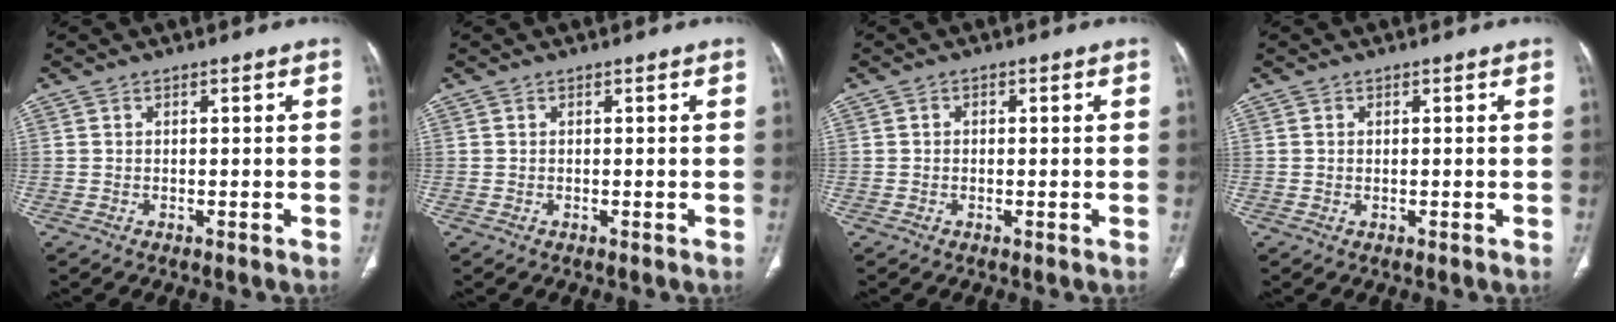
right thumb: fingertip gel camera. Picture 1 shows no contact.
{"total": 0.0}
{"total": 0.6, "force": [0.0, 0.5, 0.3], "torque": [0.001, 0.003, -0.004]}
{"total": 0.0}